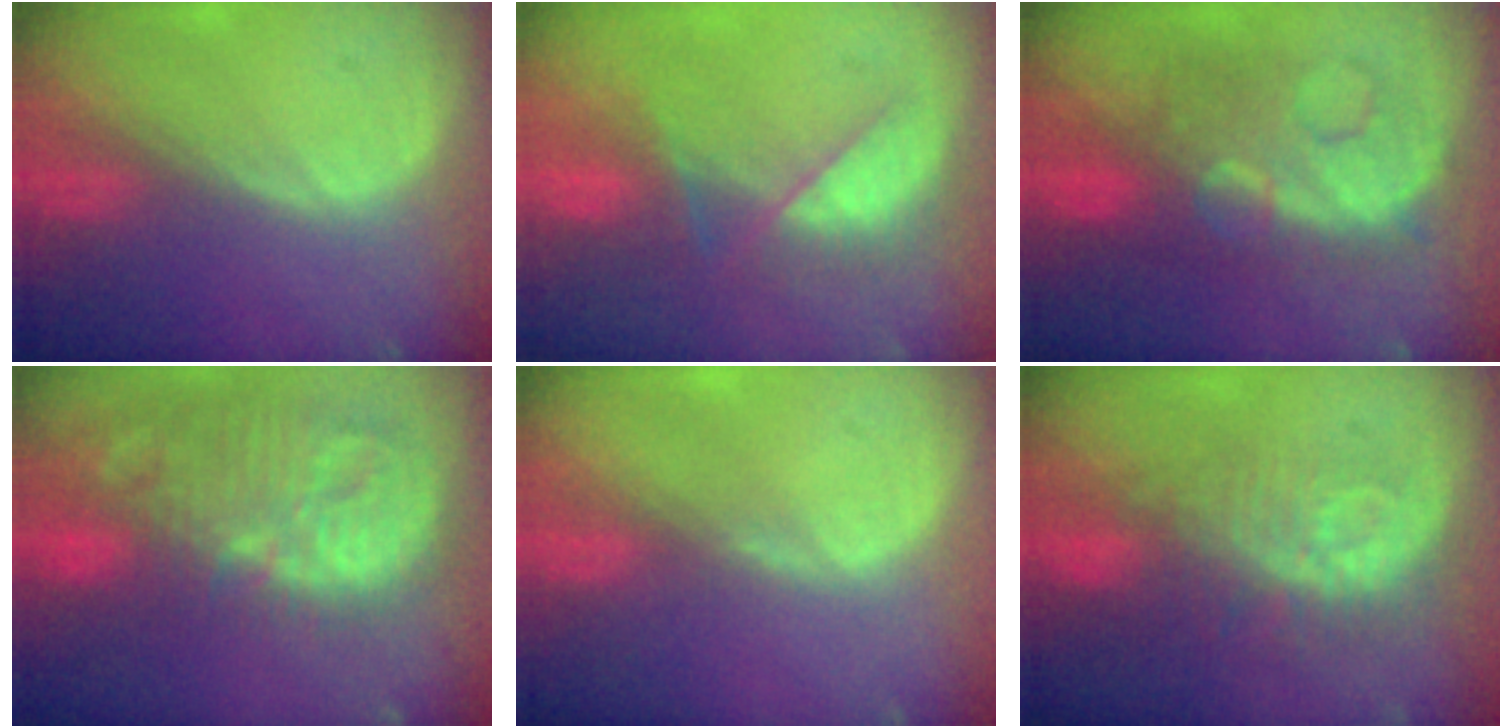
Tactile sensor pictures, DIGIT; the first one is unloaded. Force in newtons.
{"total": 7.2, "press": 6.9, "slide": 2.1}
{"total": 9.5, "press": 9.5, "slide": 0.4}
{"total": 14.5, "press": 12.5, "slide": 7.2}
{"total": 0.7, "press": 0.7, "slide": 0.2}
{"total": 9.6, "press": 8.7, "slide": 4.0}